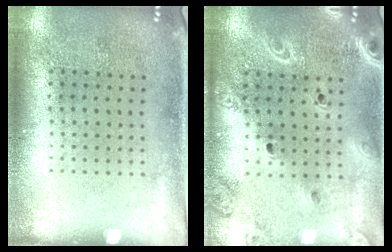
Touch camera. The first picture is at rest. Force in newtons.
{"total": 2.1, "press": 1.9, "slide": 0.9}